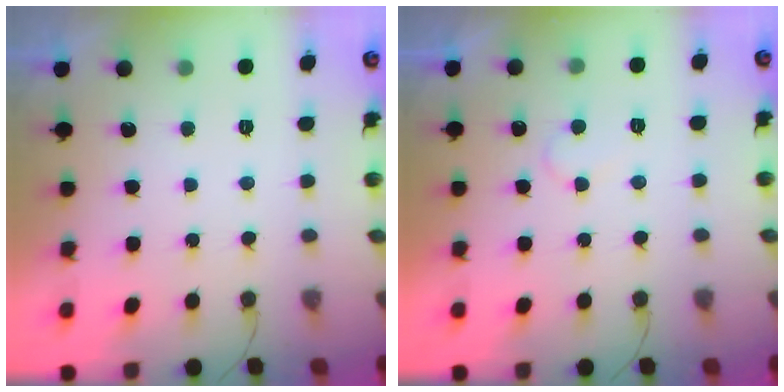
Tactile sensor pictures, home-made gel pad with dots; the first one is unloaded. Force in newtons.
{"total": 4.6, "press": 4.6, "slide": 0.3}